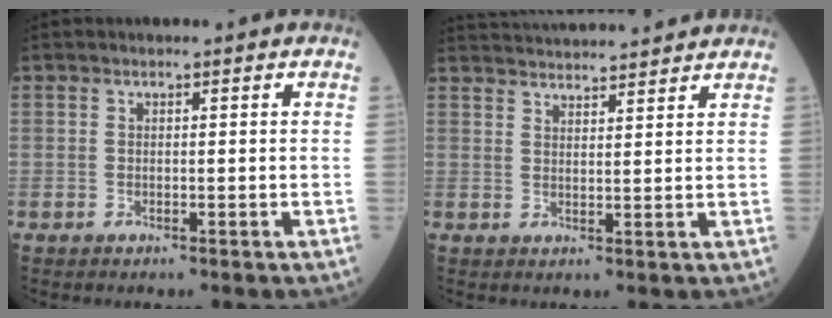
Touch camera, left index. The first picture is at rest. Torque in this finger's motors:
{"motor_torque": [0.09, -0.67, 0.23, 0.04]}